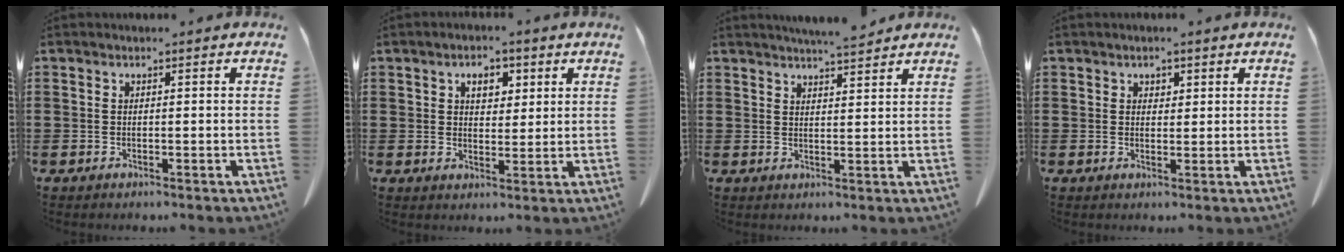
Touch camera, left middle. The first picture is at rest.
{"total": 4.2, "force": [2.1, 2.4, 2.6], "torque": [-0.036, 0.005, 0.030]}
{"total": 4.0, "force": [3.8, 0.1, 1.2], "torque": [-0.034, -0.008, 0.070]}
{"total": 1.3, "force": [1.0, 0.7, 0.3], "torque": [-0.001, -0.001, 0.017]}